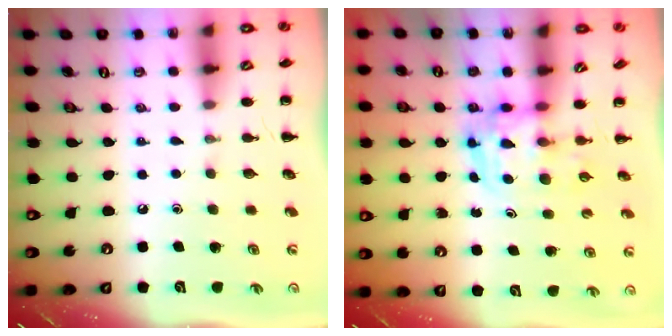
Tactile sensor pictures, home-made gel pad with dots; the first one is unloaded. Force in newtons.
{"total": 3.7, "press": 3.6, "slide": 0.6}